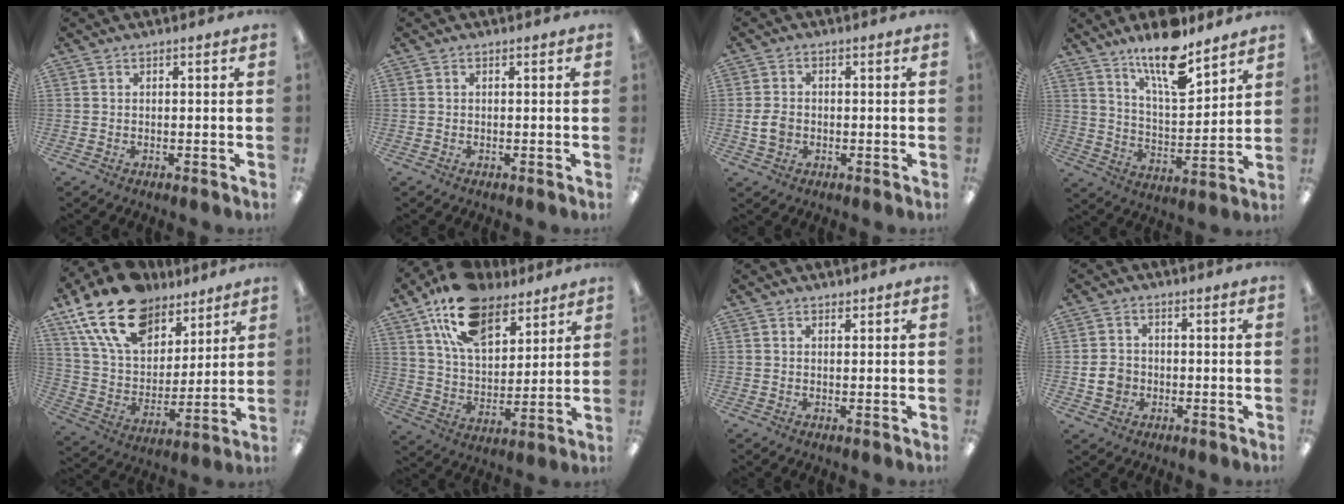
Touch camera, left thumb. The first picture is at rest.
{"total": 0.0}
{"total": 4.5, "force": [-0.6, 3.5, 2.8], "torque": [-0.054, 0.006, -0.011]}
{"total": 14.8, "force": [11.5, 4.1, 8.3], "torque": [-0.136, -0.073, 0.195]}
{"total": 20.6, "force": [13.8, 11.6, 10.0], "torque": [-0.201, -0.065, 0.257]}
{"total": 17.7, "force": [12.0, 9.2, 9.2], "torque": [-0.171, -0.051, 0.218]}
{"total": 0.9, "force": [0.8, 0.4, 0.1], "torque": [0.006, -0.004, 0.013]}
{"total": 5.1, "force": [-1.1, 4.3, 2.5], "torque": [-0.049, 0.007, -0.019]}